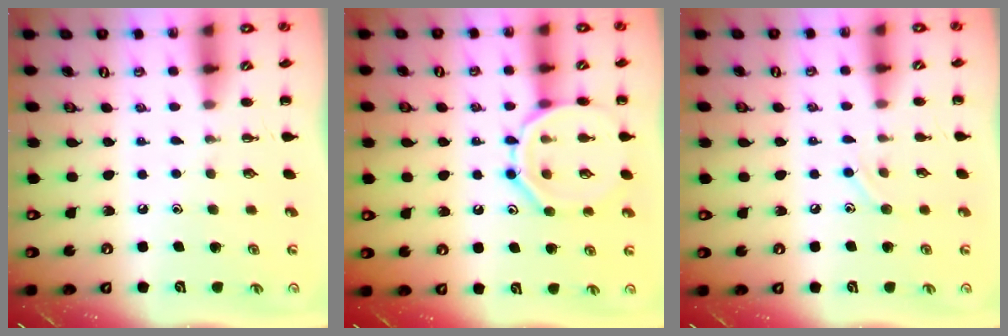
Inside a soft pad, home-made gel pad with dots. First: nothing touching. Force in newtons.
{"total": 12.4, "press": 12.3, "slide": 1.1}
{"total": 6.4, "press": 6.2, "slide": 1.6}